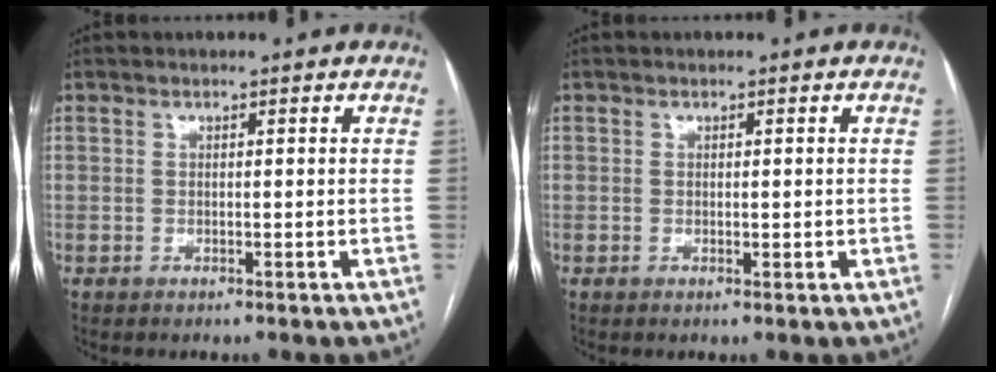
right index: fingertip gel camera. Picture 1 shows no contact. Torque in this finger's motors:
{"motor_torque": [-0.52, 0.89, -0.01, 0.02]}